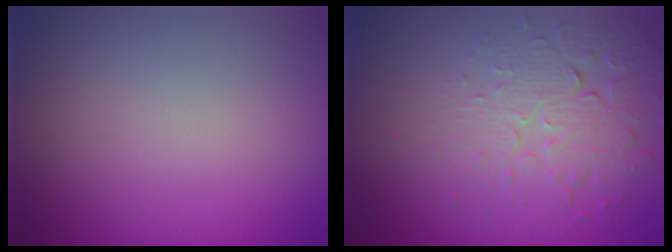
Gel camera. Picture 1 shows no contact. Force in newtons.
{"total": 5.5, "press": 3.6, "slide": 4.1}